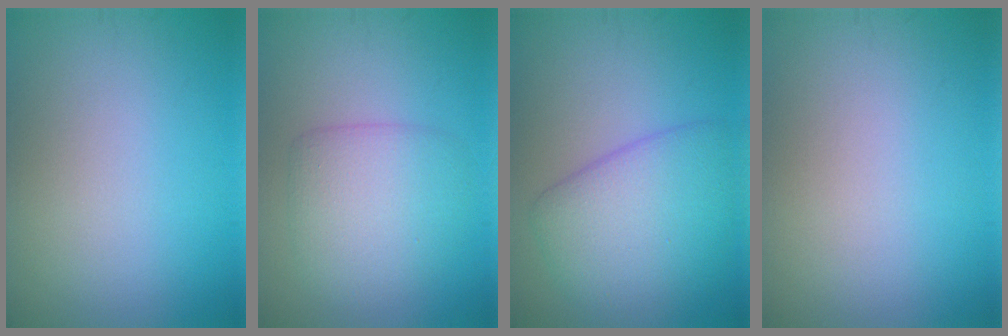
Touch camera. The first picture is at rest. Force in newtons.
{"total": 4.2, "press": 4.2, "slide": 0.3}
{"total": 5.9, "press": 5.9, "slide": 0.3}
{"total": 0.0}